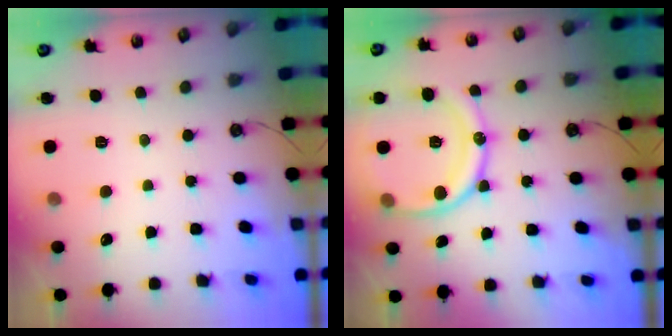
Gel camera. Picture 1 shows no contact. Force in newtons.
{"total": 17.7, "press": 17.6, "slide": 1.5}